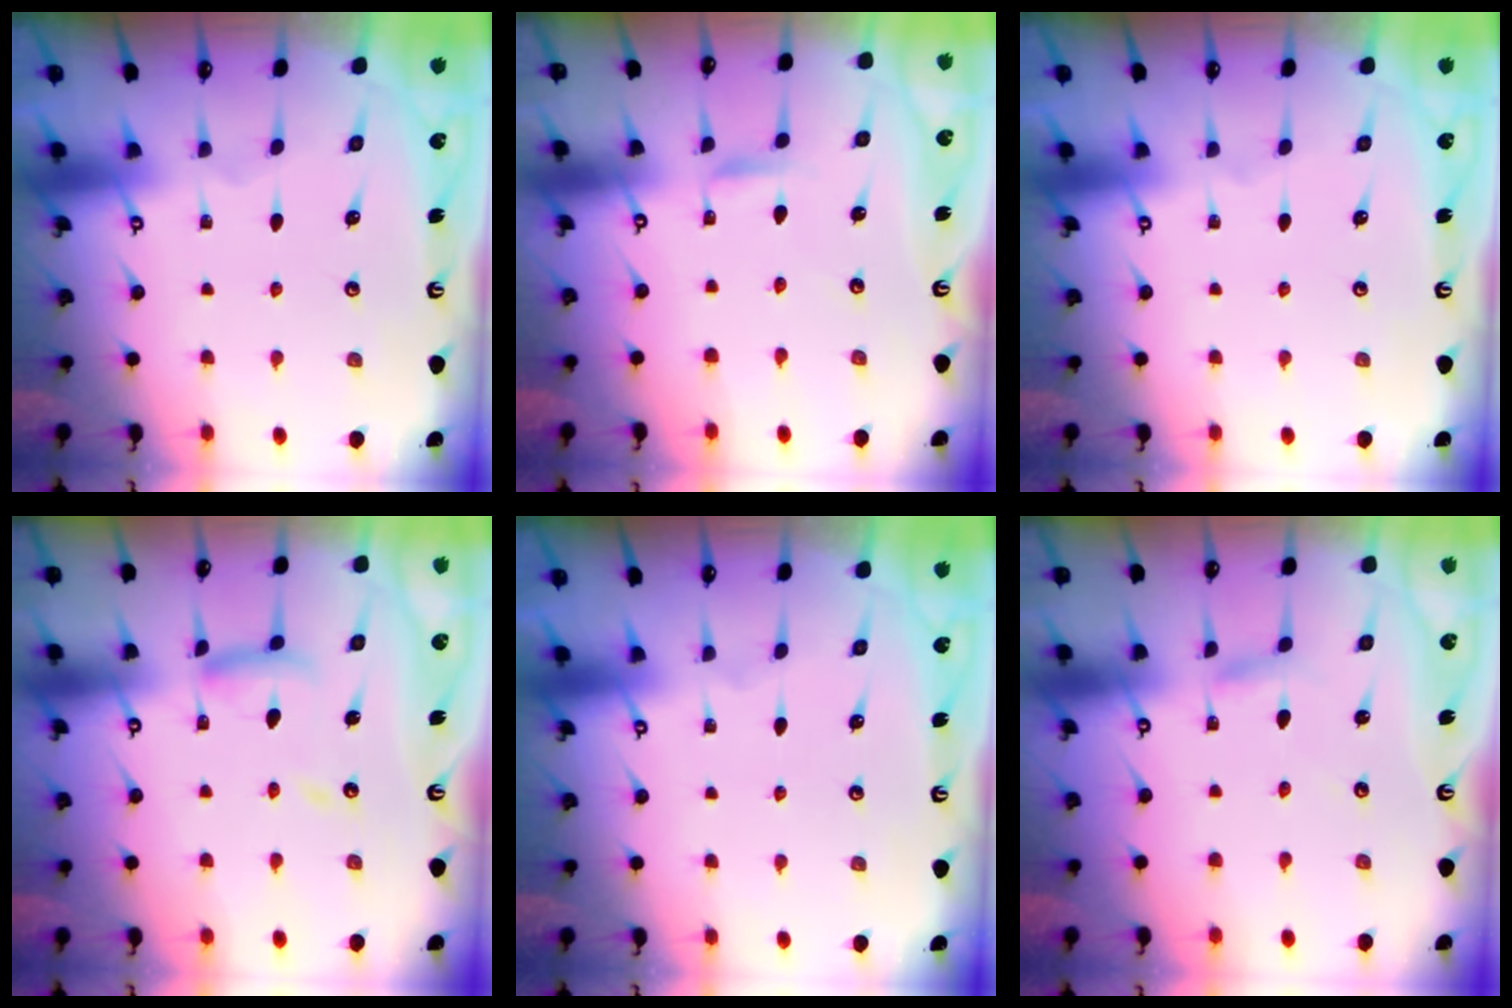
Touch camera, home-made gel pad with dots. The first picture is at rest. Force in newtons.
{"total": 1.6, "press": 1.6, "slide": 0.2}
{"total": 0.0}
{"total": 11.5, "press": 11.5, "slide": 0.9}
{"total": 0.0}
{"total": 2.5, "press": 2.5, "slide": 0.2}